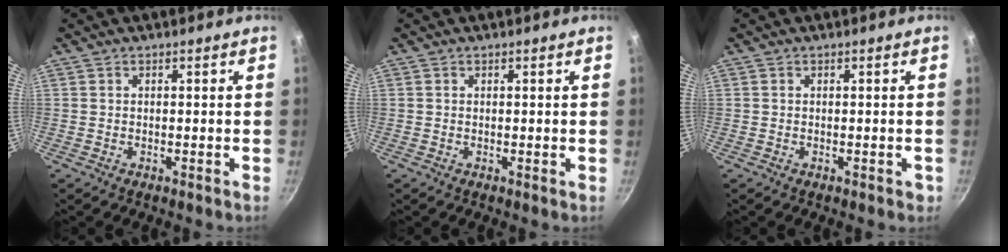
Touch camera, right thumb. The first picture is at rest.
{"total": 0.0}
{"total": 0.9, "force": [-0.2, 0.7, 0.6], "torque": [-0.001, 0.003, -0.004]}